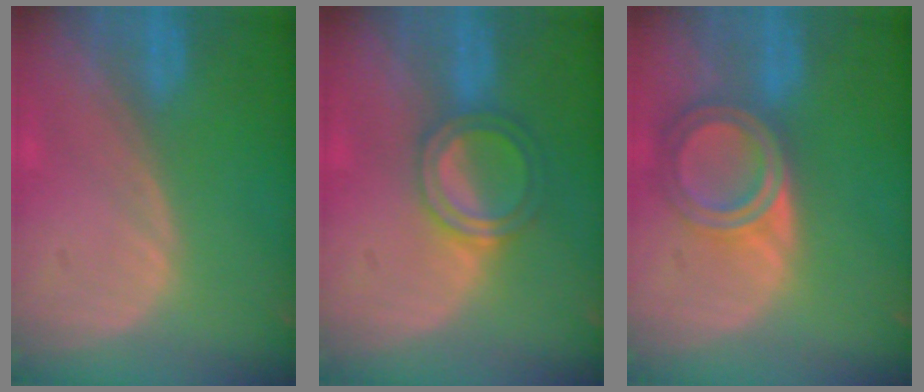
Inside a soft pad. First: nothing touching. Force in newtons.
{"total": 4.9, "press": 4.8, "slide": 1.1}
{"total": 6.5, "press": 5.8, "slide": 3.0}